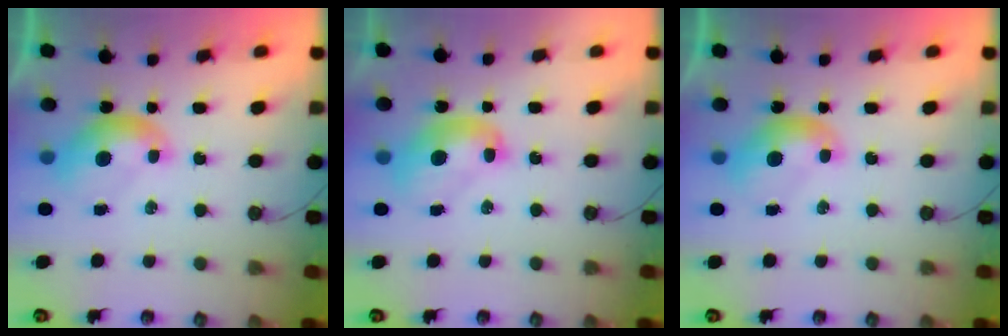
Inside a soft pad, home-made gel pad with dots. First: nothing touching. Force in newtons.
{"total": 2.5, "press": 2.5, "slide": 0.2}
{"total": 0.0}